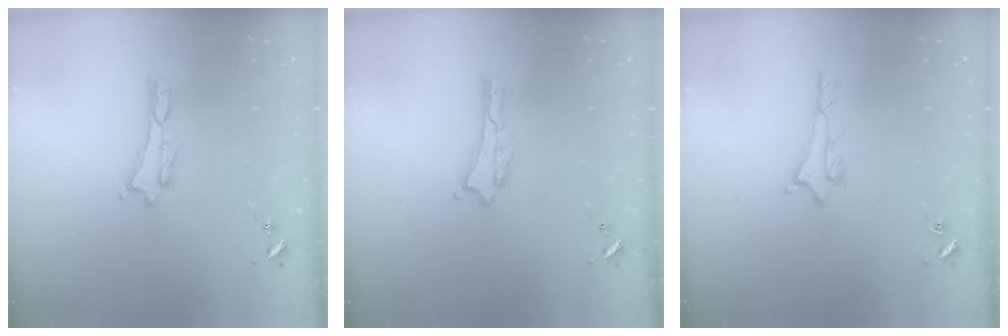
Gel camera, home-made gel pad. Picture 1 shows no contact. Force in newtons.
{"total": 0.0}
{"total": 1.1, "press": 1.1, "slide": 0.1}